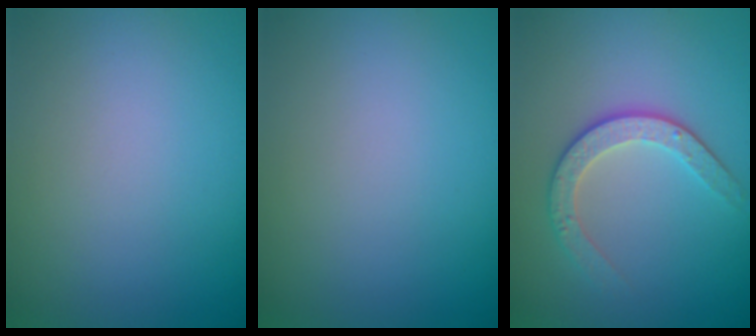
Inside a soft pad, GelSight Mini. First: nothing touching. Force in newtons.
{"total": 0.0}
{"total": 2.9, "press": 2.7, "slide": 1.1}